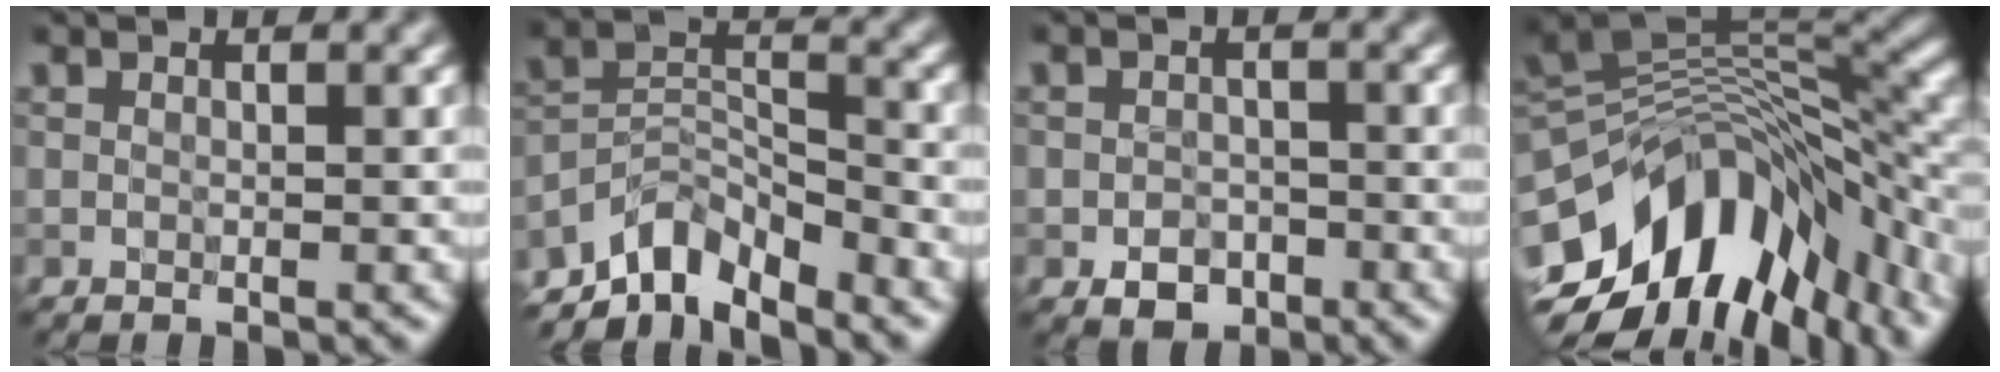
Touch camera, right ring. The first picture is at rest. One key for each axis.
{"total": 6.3, "fx": -5.2, "fy": 2.5, "fz": 2.7, "tx": -0.038, "ty": -0.002, "tz": -0.107}
{"total": 2.6, "fx": -1.3, "fy": 1.9, "fz": 1.2, "tx": -0.014, "ty": -0.003, "tz": -0.024}
{"total": 13.7, "fx": -5.3, "fy": 7.9, "fz": 10.0, "tx": -0.183, "ty": 0.003, "tz": -0.083}